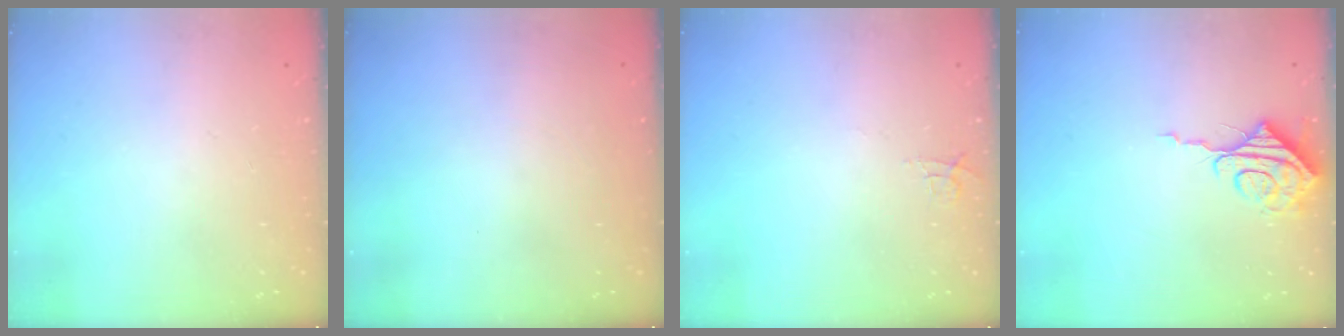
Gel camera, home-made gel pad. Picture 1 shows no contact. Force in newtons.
{"total": 0.7, "press": 0.4, "slide": 0.5}
{"total": 2.9, "press": 2.9, "slide": 0.3}
{"total": 8.2, "press": 8.1, "slide": 0.9}